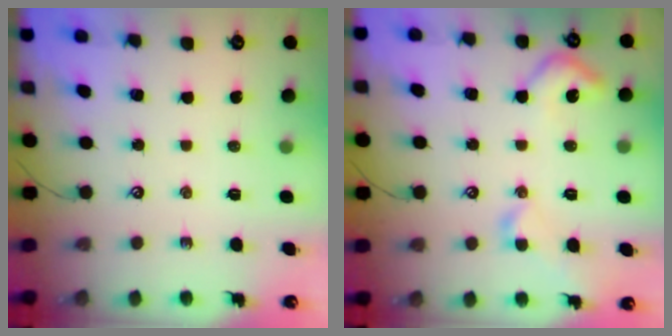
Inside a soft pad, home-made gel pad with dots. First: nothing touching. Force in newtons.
{"total": 7.3, "press": 7.3, "slide": 1.0}